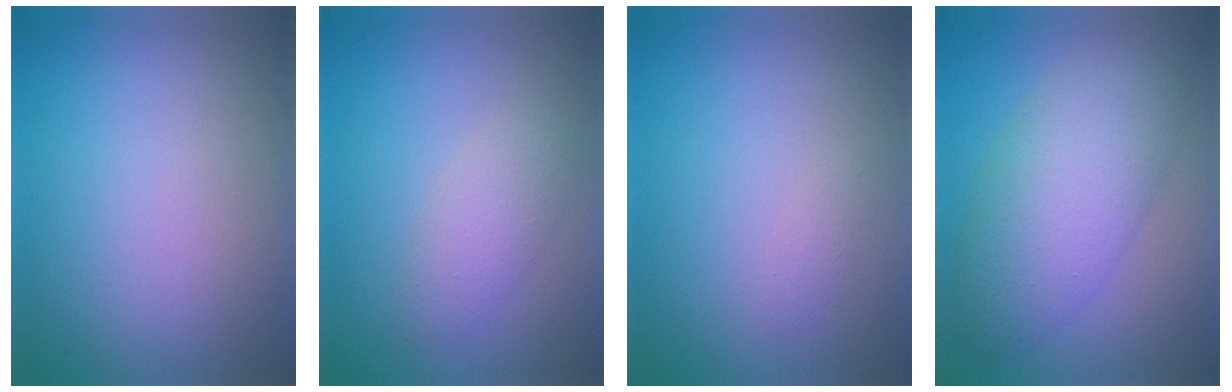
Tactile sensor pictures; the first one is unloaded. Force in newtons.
{"total": 2.3, "press": 2.3, "slide": 0.1}
{"total": 0.7, "press": 0.7, "slide": 0.1}
{"total": 6.9, "press": 6.9, "slide": 0.2}